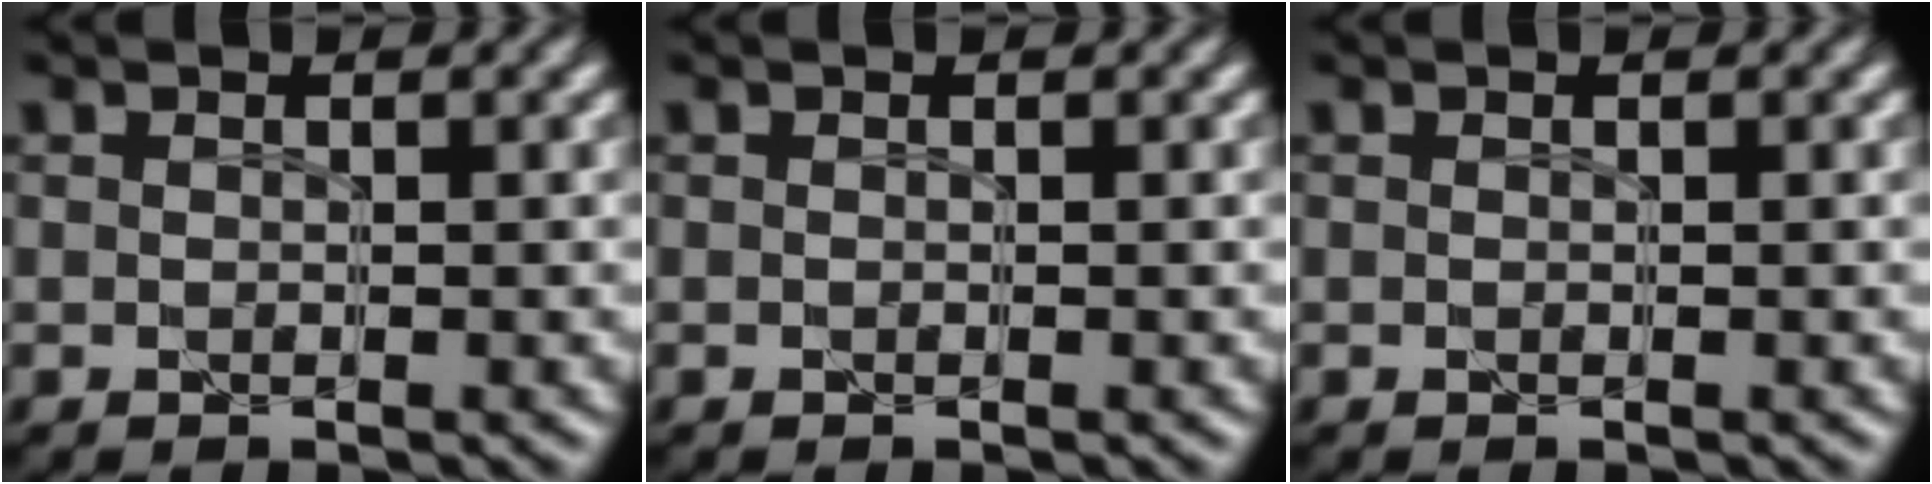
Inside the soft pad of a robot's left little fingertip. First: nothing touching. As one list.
[{"total": 0.0}, {"total": 0.0}]